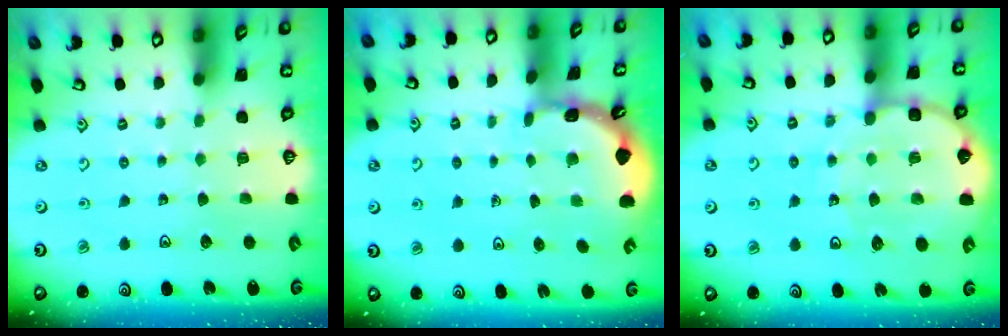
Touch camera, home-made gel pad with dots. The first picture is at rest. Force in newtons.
{"total": 1.8, "press": 1.8, "slide": 0.1}
{"total": 10.8, "press": 10.5, "slide": 2.4}